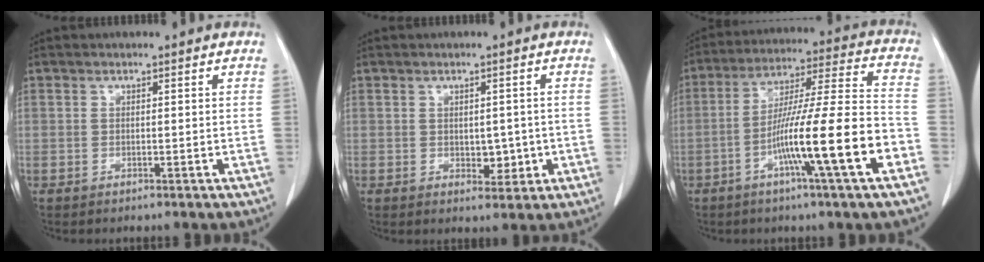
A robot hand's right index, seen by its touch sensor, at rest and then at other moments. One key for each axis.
{"total": 3.4, "fx": -0.4, "fy": 2.1, "fz": 2.6, "tx": -0.028, "ty": 0.000, "tz": 0.003}
{"total": 17.0, "fx": -6.5, "fy": -0.5, "fz": 15.7, "tx": -0.267, "ty": -0.003, "tz": -0.111}